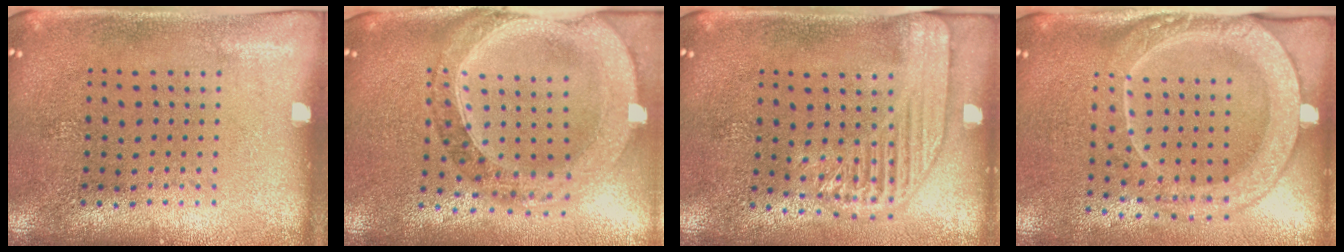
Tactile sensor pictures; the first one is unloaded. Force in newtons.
{"total": 1.8, "press": 1.7, "slide": 0.5}
{"total": 2.2, "press": 1.9, "slide": 1.0}
{"total": 2.4, "press": 2.1, "slide": 1.2}